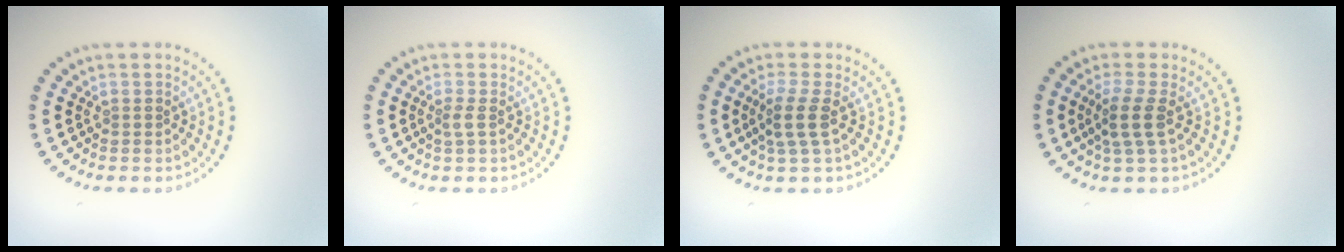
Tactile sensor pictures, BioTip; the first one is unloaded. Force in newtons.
{"total": 0.9, "press": 0.7, "slide": 0.5}
{"total": 2.5, "press": 2.0, "slide": 1.6}
{"total": 2.5, "press": 2.0, "slide": 1.6}